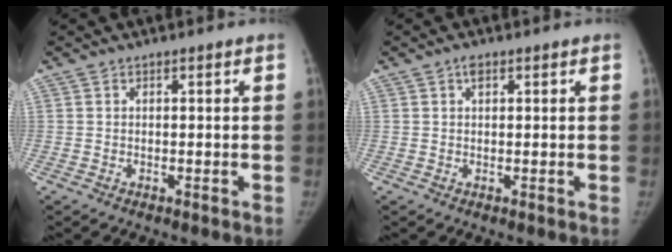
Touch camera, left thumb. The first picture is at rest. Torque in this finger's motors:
{"motor_torque": [1.30, -1.12, 0.48, -0.61, 0.11]}